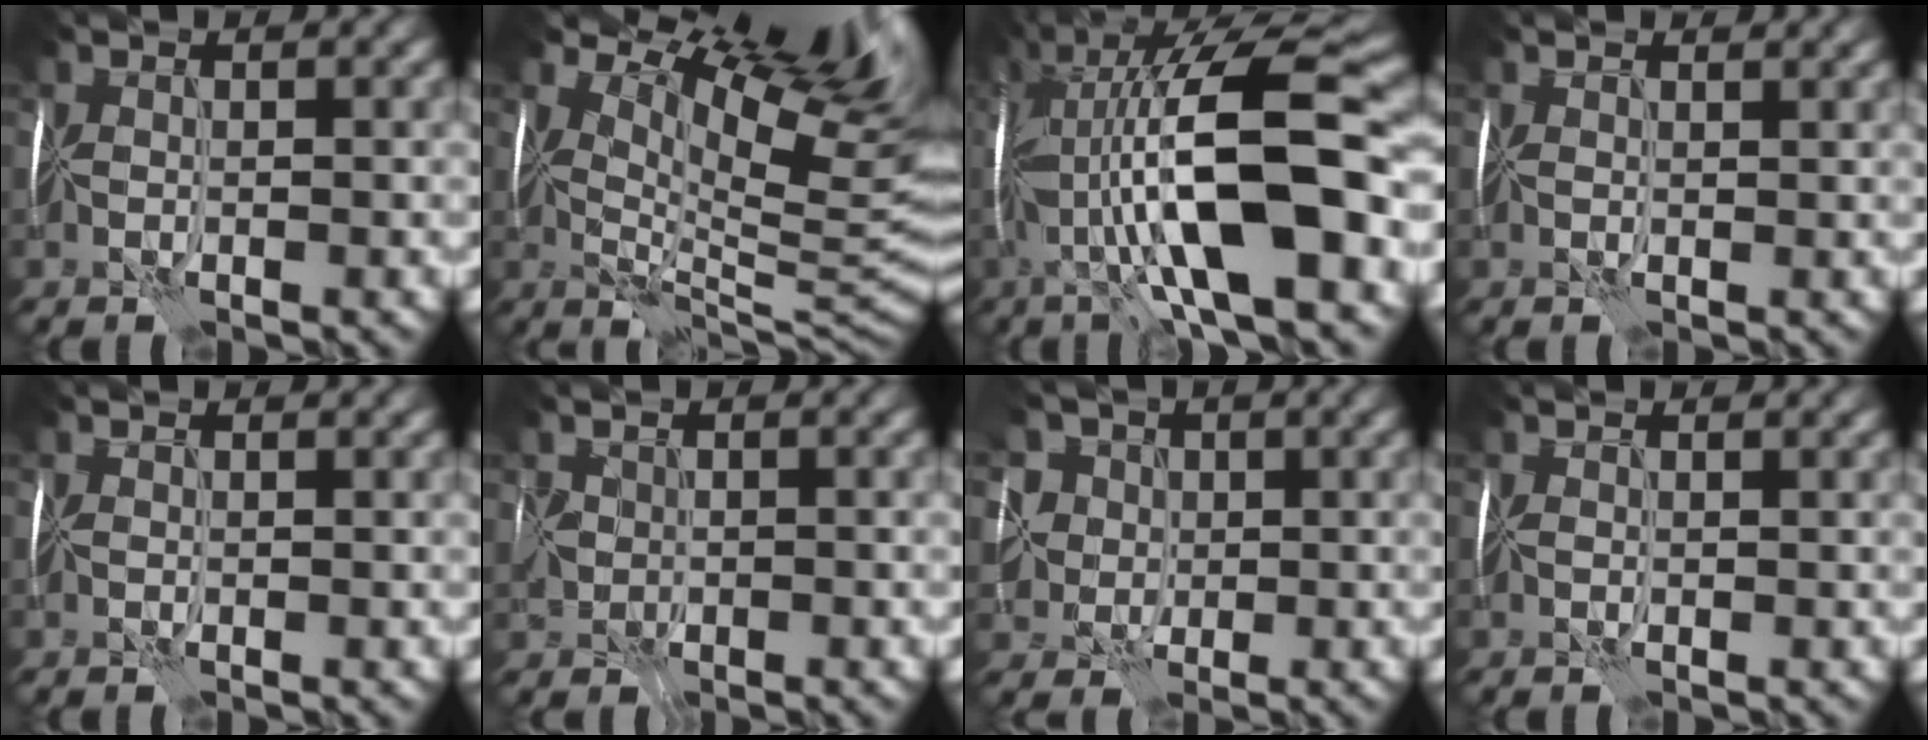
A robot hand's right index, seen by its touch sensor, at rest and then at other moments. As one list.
[{"total": 14.9, "force": [9.1, 6.0, 10.2], "torque": [-0.149, 0.034, 0.151]}, {"total": 14.0, "force": [-1.6, 4.3, 13.2], "torque": [-0.259, 0.048, -0.020]}, {"total": 1.8, "force": [1.6, 0.7, 0.4], "torque": [0.001, 0.016, 0.009]}, {"total": 0.7, "force": [0.6, 0.1, -0.4], "torque": [0.009, 0.008, 0.005]}, {"total": 1.3, "force": [-0.5, 1.1, -0.5], "torque": [-0.005, 0.005, 0.004]}, {"total": 5.6, "force": [1.7, 5.1, 1.3], "torque": [-0.023, 0.034, 0.008]}, {"total": 1.1, "force": [1.0, 0.4, 0.1], "torque": [0.006, 0.010, 0.006]}]